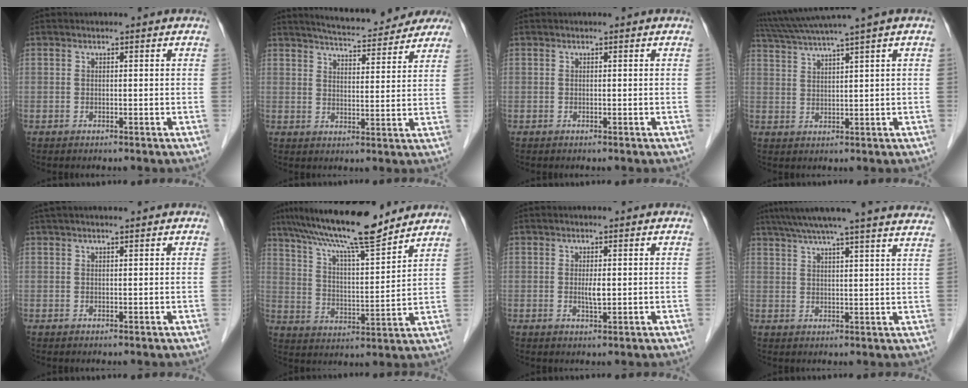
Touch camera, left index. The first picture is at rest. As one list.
[{"total": 13.9, "force": [12.8, 2.6, 4.8], "torque": [-0.060, 0.008, 0.161]}, {"total": 0.0}, {"total": 8.4, "force": [6.7, -1.8, 4.9], "torque": [-0.084, 0.024, 0.114]}, {"total": 3.6, "force": [2.9, 0.0, 2.2], "torque": [-0.032, 0.030, 0.051]}, {"total": 15.0, "force": [12.7, 1.0, 7.9], "torque": [-0.139, 0.008, 0.215]}, {"total": 1.9, "force": [0.1, 0.4, 1.8], "torque": [-0.036, -0.003, 0.004]}, {"total": 22.9, "force": [20.2, 0.0, 10.8], "torque": [-0.175, 0.006, 0.257]}]